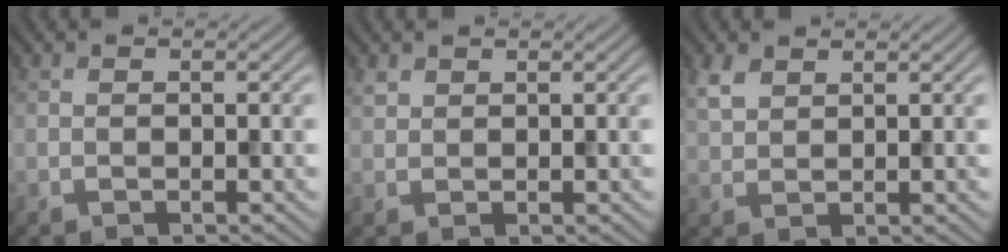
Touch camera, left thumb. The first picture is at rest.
{"total": 1.0, "force": [0.8, 0.5, 0.3], "torque": [-0.008, -0.001, 0.020]}
{"total": 2.7, "force": [1.8, 1.4, 1.5], "torque": [-0.039, 0.002, 0.041]}